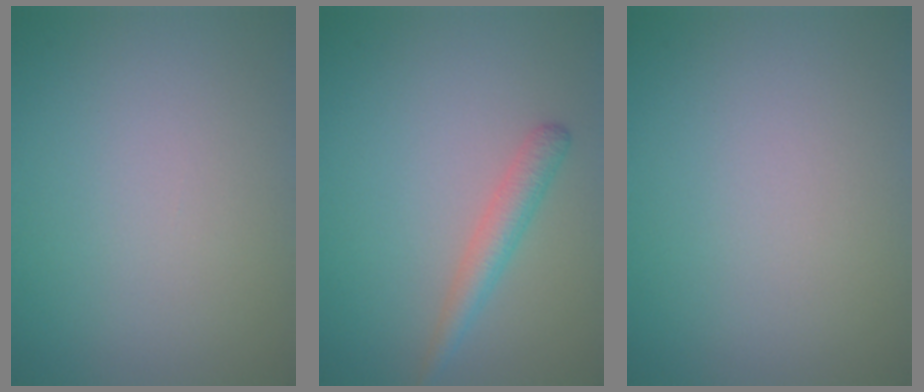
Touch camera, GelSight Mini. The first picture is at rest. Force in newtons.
{"total": 2.3, "press": 2.3, "slide": 0.0}
{"total": 0.0}